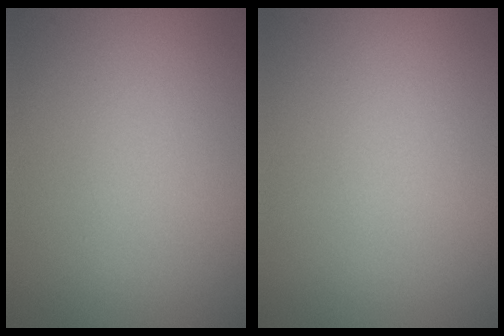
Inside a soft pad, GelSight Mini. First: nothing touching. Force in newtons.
{"total": 0.0}